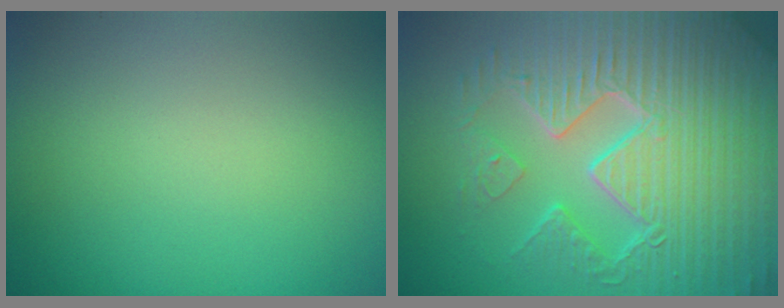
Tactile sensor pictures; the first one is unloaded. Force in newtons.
{"total": 10.5, "press": 7.0, "slide": 7.8}